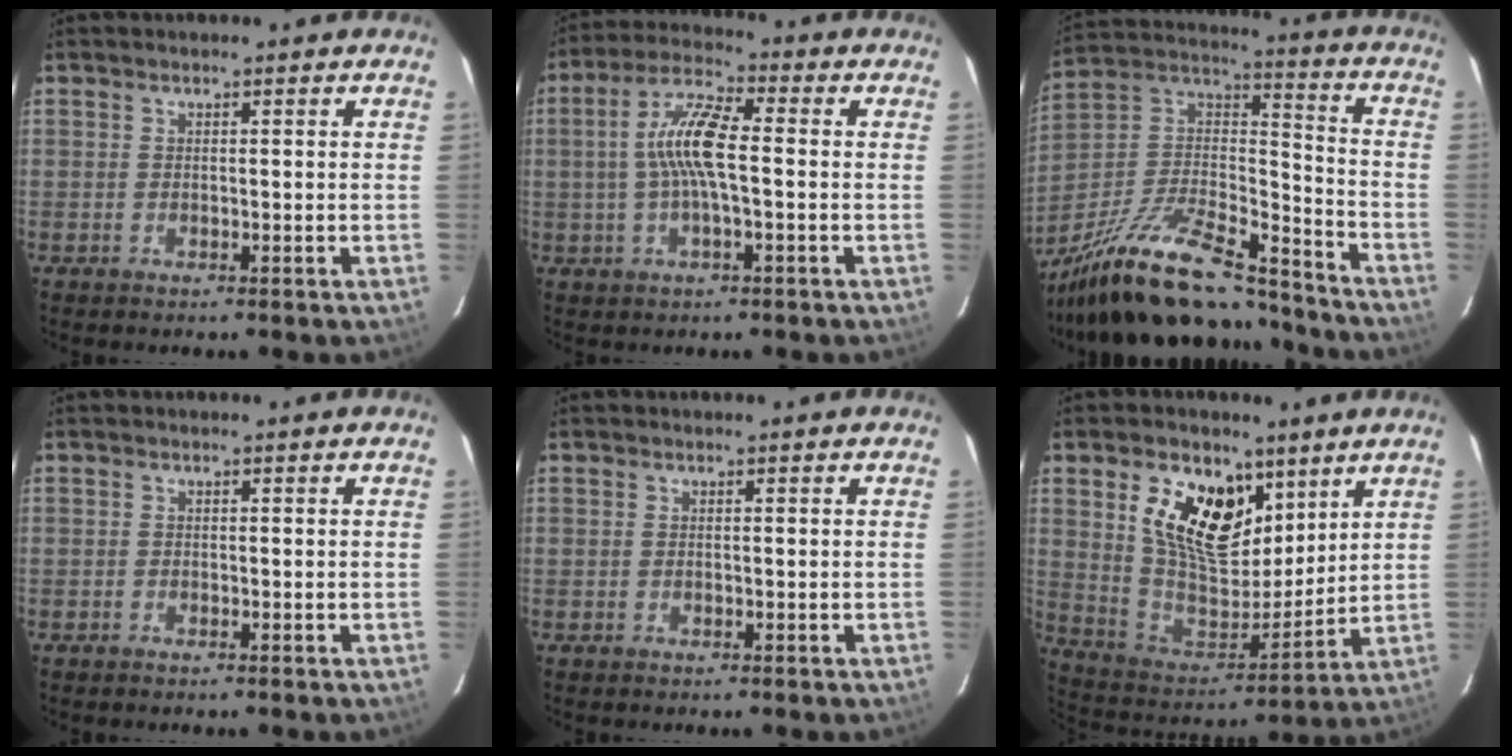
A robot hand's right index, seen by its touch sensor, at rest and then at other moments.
{"total": 9.4, "force": [-0.3, 2.3, 9.1], "torque": [-0.183, 0.014, -0.007]}
{"total": 26.9, "force": [-21.0, 8.0, 14.9], "torque": [-0.281, -0.001, -0.337]}
{"total": 0.0}
{"total": 0.0}
{"total": 17.1, "force": [8.4, 9.6, 11.4], "torque": [-0.212, 0.001, 0.161]}